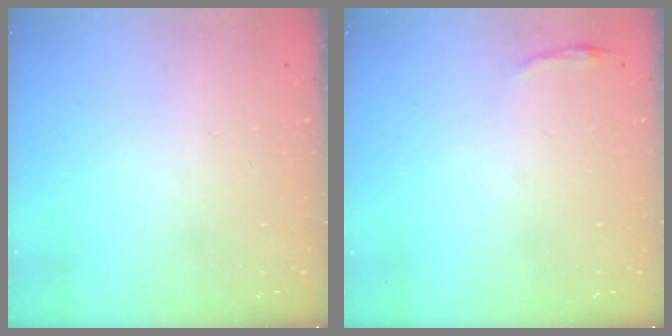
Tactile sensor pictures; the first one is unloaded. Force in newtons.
{"total": 2.8, "press": 2.8, "slide": 0.6}